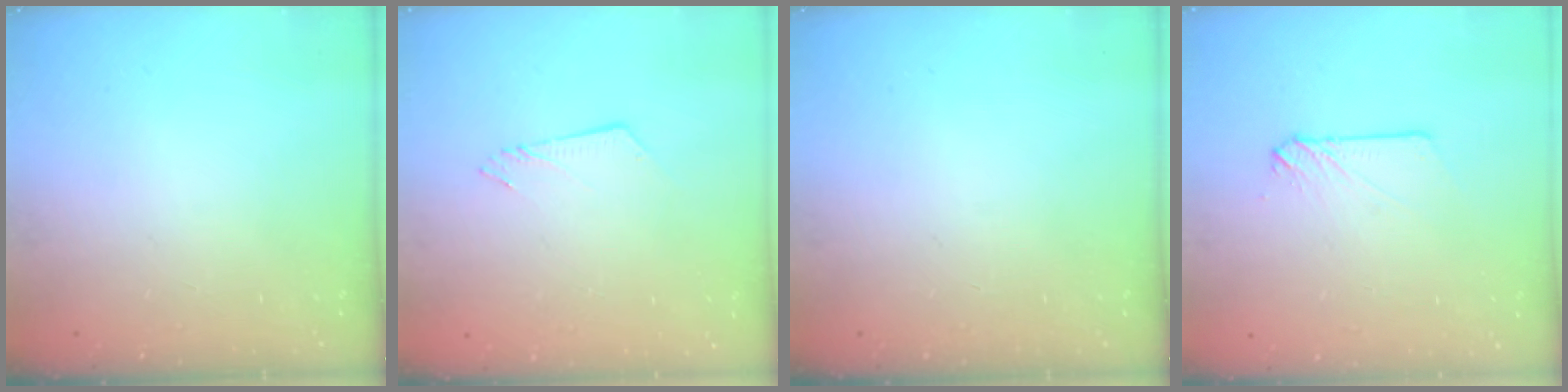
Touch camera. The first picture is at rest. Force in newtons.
{"total": 3.4, "press": 3.4, "slide": 0.3}
{"total": 0.0}
{"total": 4.8, "press": 4.7, "slide": 0.6}